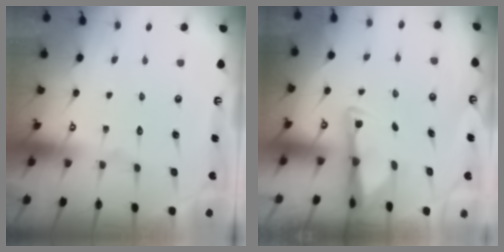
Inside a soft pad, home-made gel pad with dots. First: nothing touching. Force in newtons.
{"total": 3.0, "press": 2.9, "slide": 0.6}